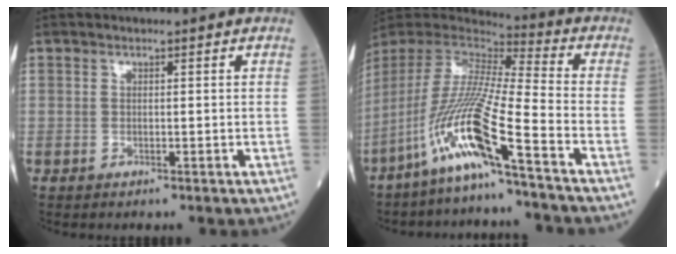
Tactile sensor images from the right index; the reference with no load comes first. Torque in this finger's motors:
{"motor_torque": [0.71, -0.75, 1.05, 0.21]}